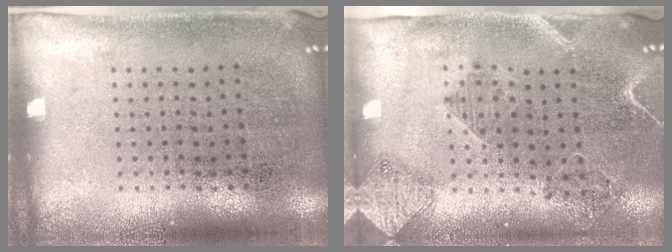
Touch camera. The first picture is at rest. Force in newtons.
{"total": 1.8, "press": 1.7, "slide": 0.8}